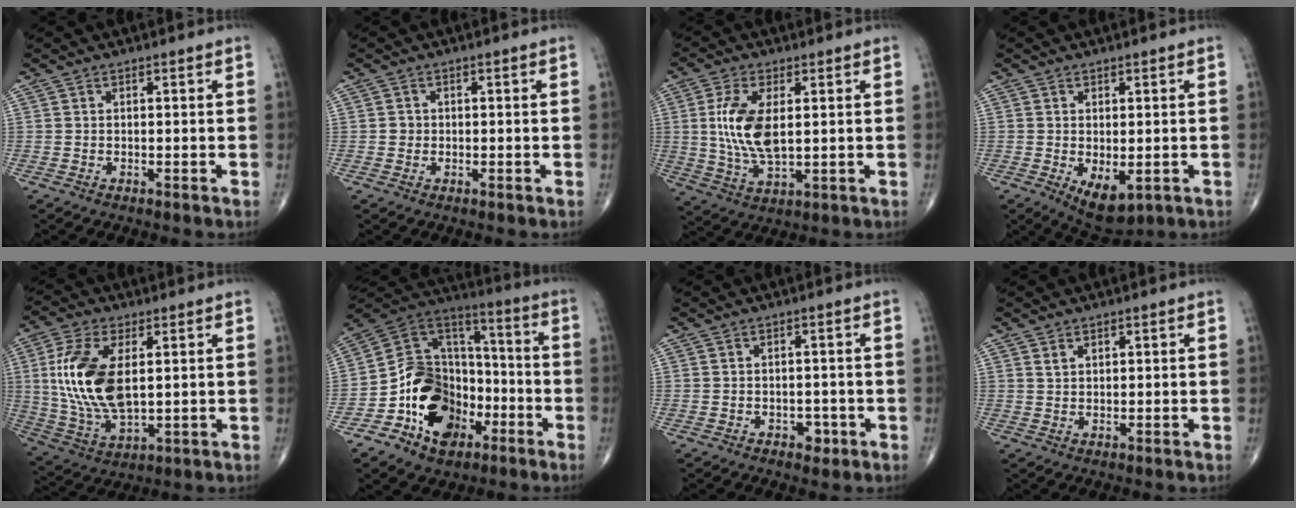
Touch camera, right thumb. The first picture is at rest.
{"total": 0.8, "force": [0.0, 0.8, 0.1], "torque": [0.003, 0.002, 0.000]}
{"total": 10.7, "force": [1.5, 5.0, 9.4], "torque": [-0.195, -0.012, 0.034]}
{"total": 6.6, "force": [-1.7, 3.4, 5.4], "torque": [-0.078, -0.012, -0.012]}
{"total": 15.7, "force": [2.4, 7.9, 13.3], "torque": [-0.278, -0.012, 0.054]}
{"total": 18.8, "force": [-7.4, 13.6, 10.5], "torque": [-0.132, 0.080, -0.127]}
{"total": 2.3, "force": [-1.0, 1.7, 1.2], "torque": [-0.006, 0.004, -0.011]}
{"total": 1.7, "force": [1.1, 1.0, 0.8], "torque": [-0.011, -0.004, 0.021]}